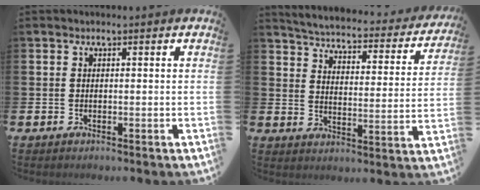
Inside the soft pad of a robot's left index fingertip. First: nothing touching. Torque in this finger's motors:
{"motor_torque": [0.49, -1.65, 0.27, 0.03]}